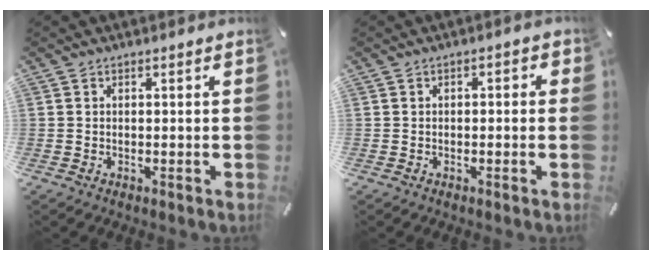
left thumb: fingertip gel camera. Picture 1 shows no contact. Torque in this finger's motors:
{"motor_torque": [-0.06, -0.25, 0.02, 0.03, 0.05]}